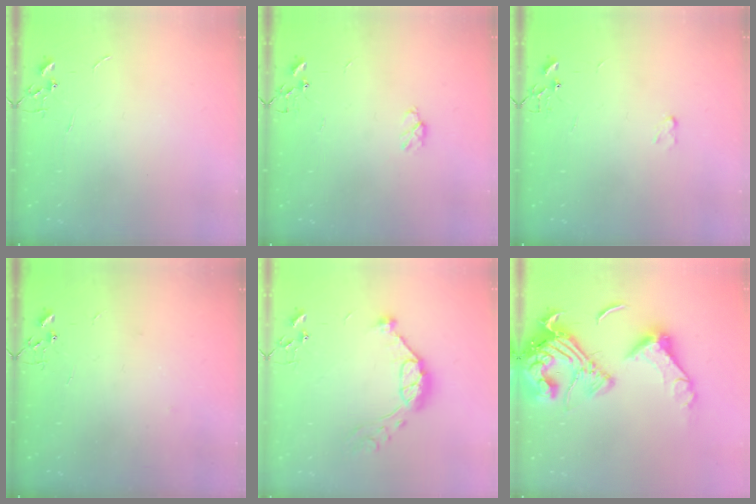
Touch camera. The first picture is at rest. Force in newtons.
{"total": 4.5, "press": 4.4, "slide": 0.8}
{"total": 3.4, "press": 3.4, "slide": 0.4}
{"total": 2.5, "press": 2.1, "slide": 1.4}
{"total": 12.9, "press": 12.8, "slide": 0.9}
{"total": 22.1, "press": 22.0, "slide": 2.5}